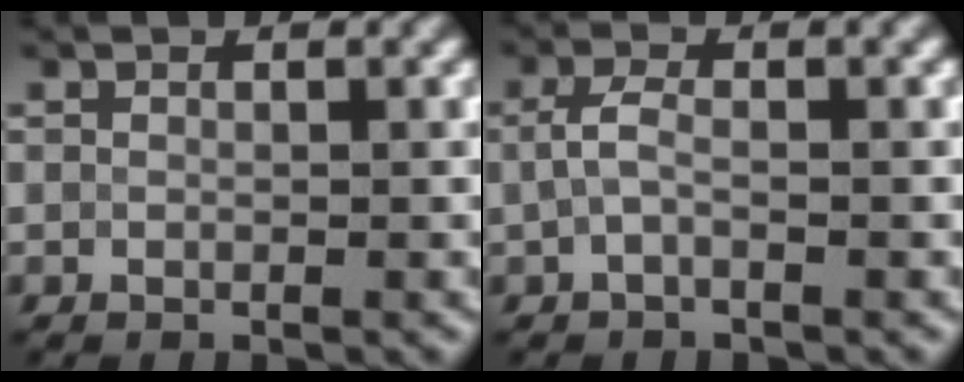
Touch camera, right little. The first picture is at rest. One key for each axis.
{"total": 2.0, "fx": -0.1, "fy": 0.6, "fz": 1.9, "tx": -0.045, "ty": 0.003, "tz": -0.007}